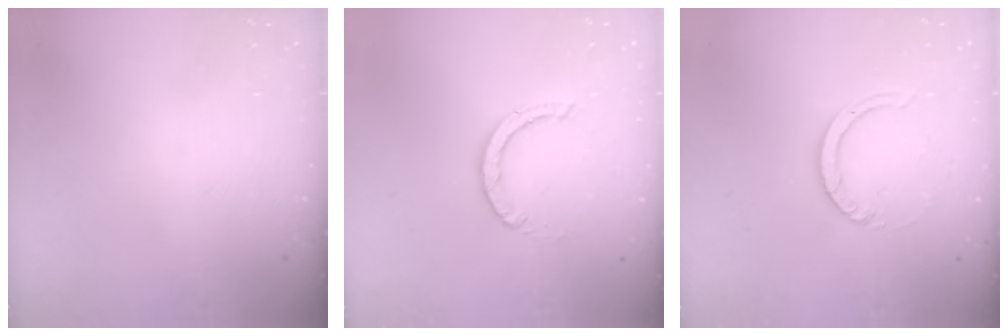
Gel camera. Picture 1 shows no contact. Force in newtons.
{"total": 3.6, "press": 3.5, "slide": 0.3}
{"total": 3.6, "press": 3.6, "slide": 0.4}